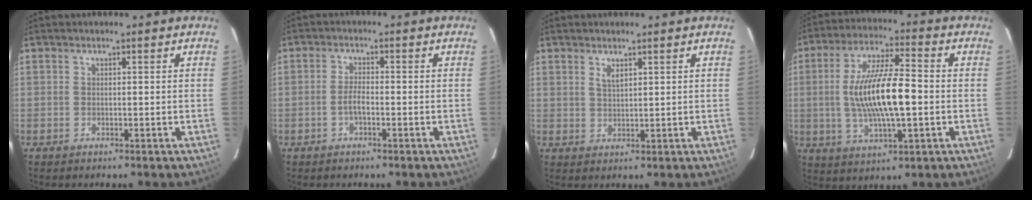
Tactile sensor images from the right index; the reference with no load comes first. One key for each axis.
{"total": 2.5, "fx": -1.2, "fy": 0.7, "fz": 2.1, "tx": -0.048, "ty": 0.005, "tz": -0.024}
{"total": 2.1, "fx": 1.3, "fy": 0.8, "fz": 1.4, "tx": -0.024, "ty": 0.000, "tz": 0.024}
{"total": 14.6, "fx": -0.9, "fy": 3.8, "fz": 14.0, "tx": -0.268, "ty": 0.001, "tz": -0.014}